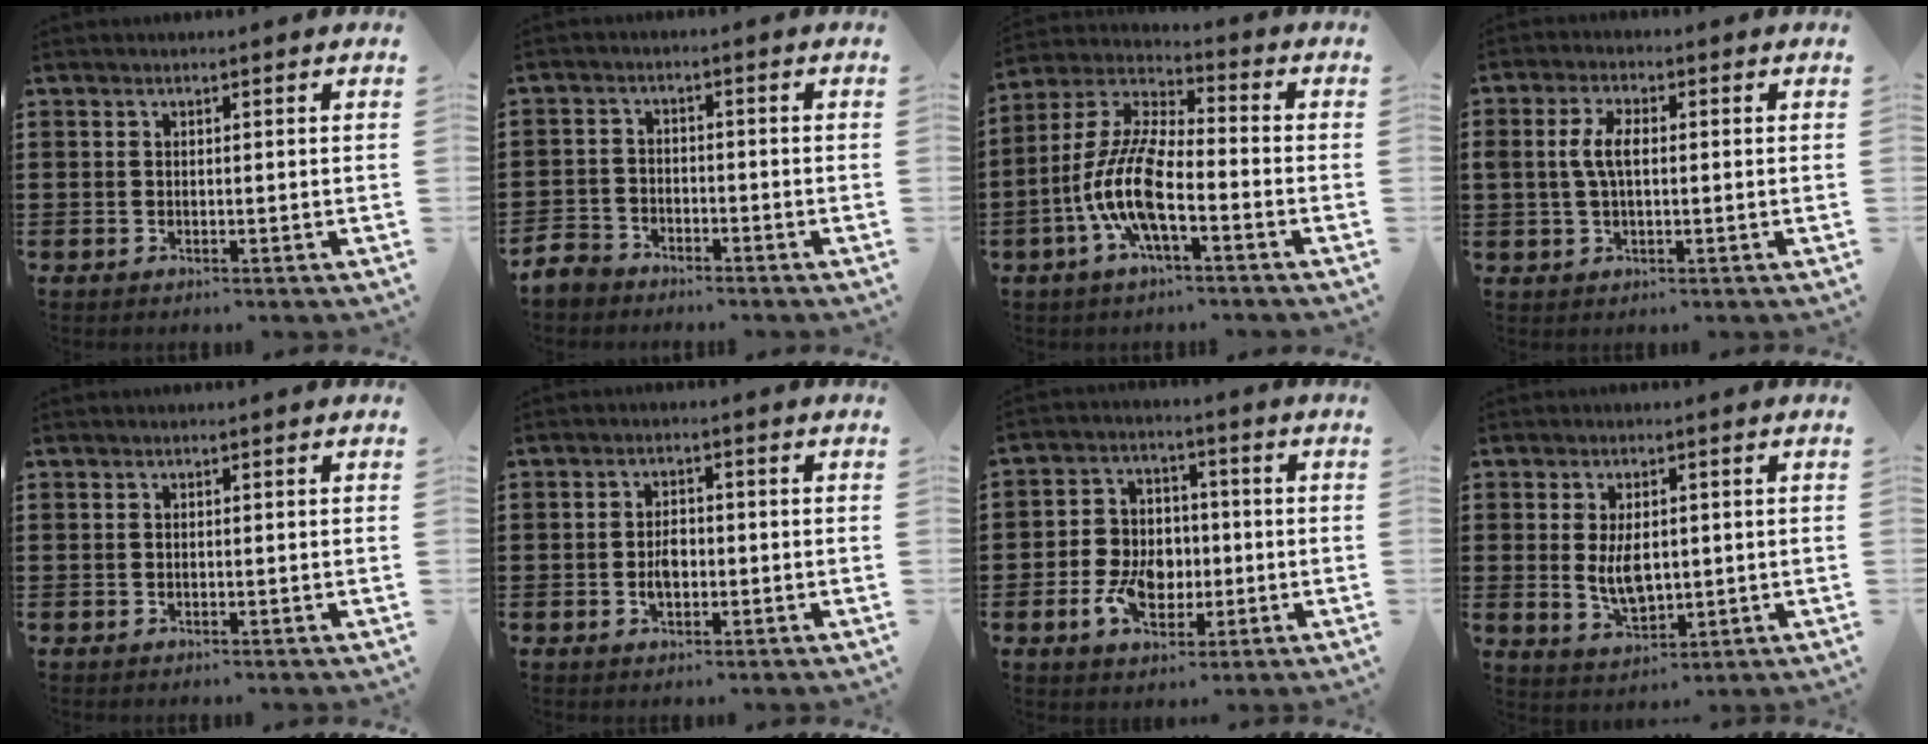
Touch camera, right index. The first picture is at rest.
{"total": 3.6, "force": [-3.3, 1.3, 0.3], "torque": [-0.026, -0.002, -0.074]}
{"total": 10.7, "force": [-4.4, 3.0, 9.3], "torque": [-0.231, -0.013, -0.092]}
{"total": 4.9, "force": [0.4, 2.3, 4.3], "torque": [-0.108, 0.002, -0.002]}
{"total": 0.0}
{"total": 2.9, "force": [-0.5, 1.8, 2.3], "torque": [-0.035, 0.001, -0.012]}
{"total": 7.7, "force": [-1.9, 5.6, 5.0], "torque": [-0.112, 0.013, -0.034]}
{"total": 6.0, "force": [0.3, 3.4, 5.0], "torque": [-0.102, 0.002, 0.001]}